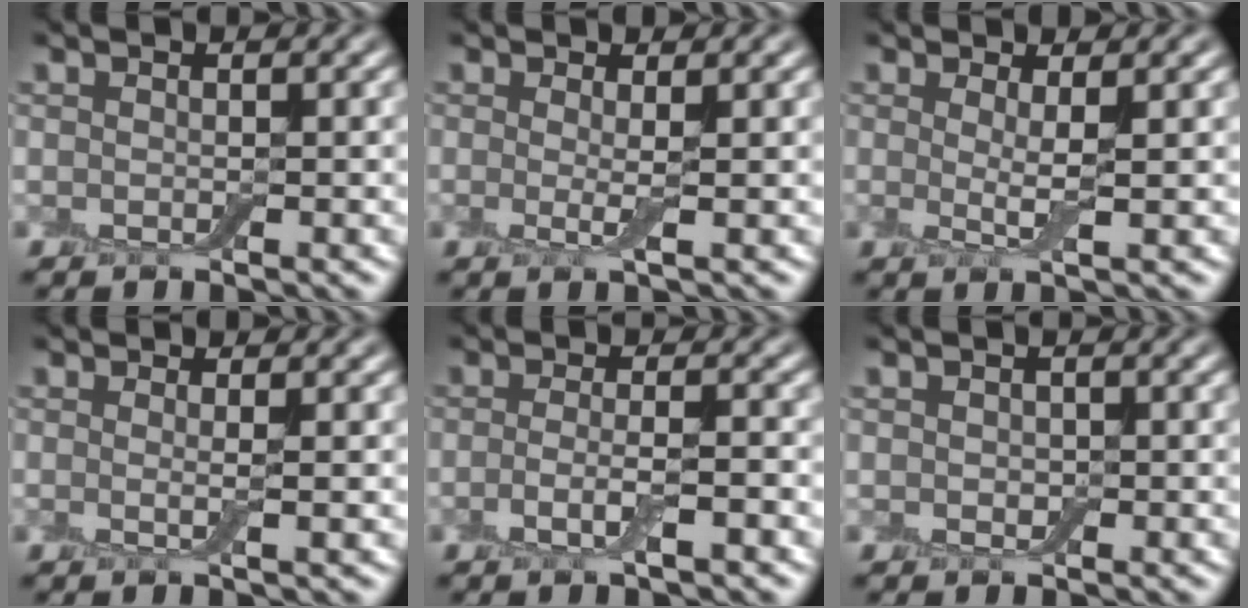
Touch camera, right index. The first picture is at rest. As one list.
[{"total": 1.6, "force": [0.1, 0.2, 1.6], "torque": [-0.034, -0.009, -0.001]}, {"total": 2.1, "force": [0.5, 0.3, 2.1], "torque": [-0.039, -0.012, 0.008]}, {"total": 1.3, "force": [0.2, 0.3, 1.3], "torque": [-0.020, -0.005, -0.003]}, {"total": 2.9, "force": [-1.0, 0.7, 2.6], "torque": [-0.056, -0.004, -0.023]}, {"total": 0.8, "force": [0.0, 0.7, 0.3], "torque": [-0.006, -0.002, -0.001]}]